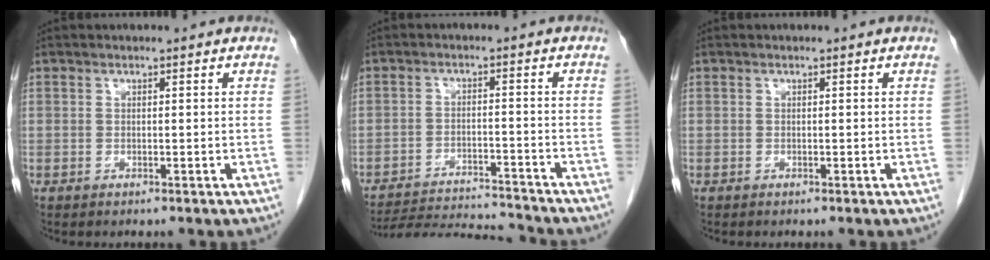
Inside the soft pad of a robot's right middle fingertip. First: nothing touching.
{"total": 11.5, "force": [-11.3, -0.8, 1.6], "torque": [-0.026, -0.008, -0.181]}
{"total": 0.0}